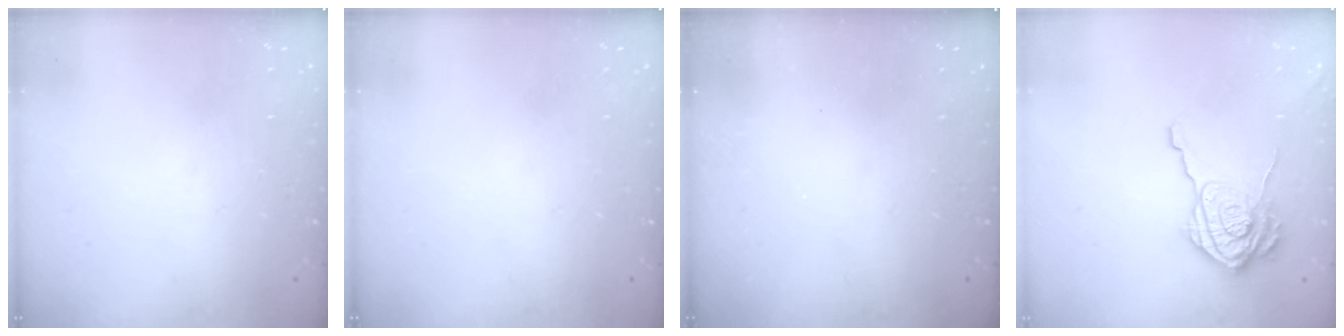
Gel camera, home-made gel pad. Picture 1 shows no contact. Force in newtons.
{"total": 0.0}
{"total": 2.5, "press": 2.4, "slide": 0.8}
{"total": 14.9, "press": 14.9, "slide": 0.8}